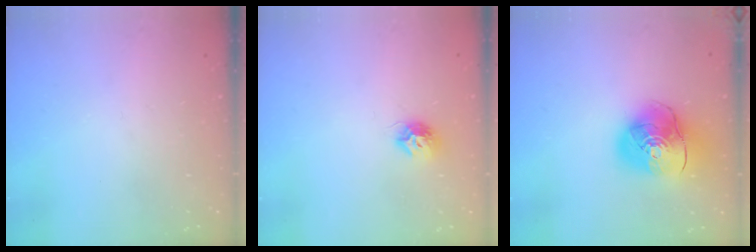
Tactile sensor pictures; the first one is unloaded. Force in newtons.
{"total": 7.5, "press": 7.5, "slide": 0.7}
{"total": 15.1, "press": 14.9, "slide": 2.2}